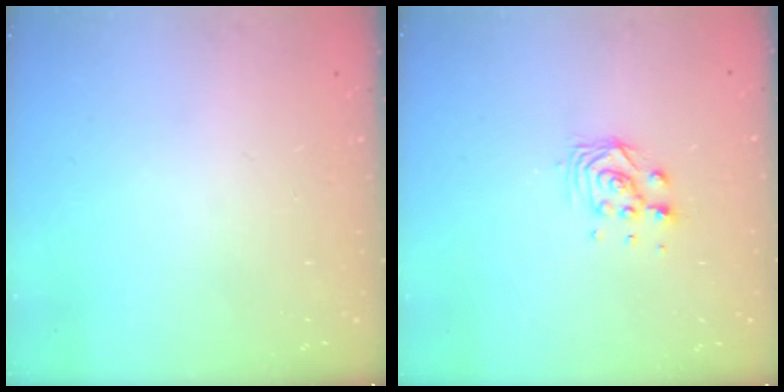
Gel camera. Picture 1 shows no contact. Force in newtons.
{"total": 5.1, "press": 5.0, "slide": 0.4}